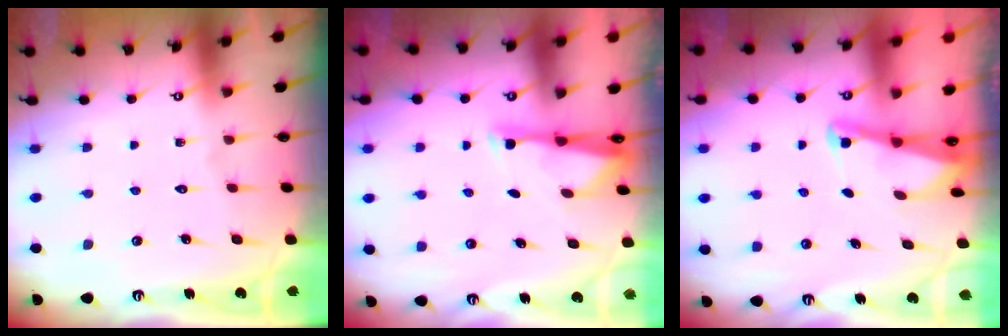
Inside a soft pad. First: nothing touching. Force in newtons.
{"total": 2.9, "press": 2.8, "slide": 0.5}
{"total": 2.2, "press": 2.2, "slide": 0.3}